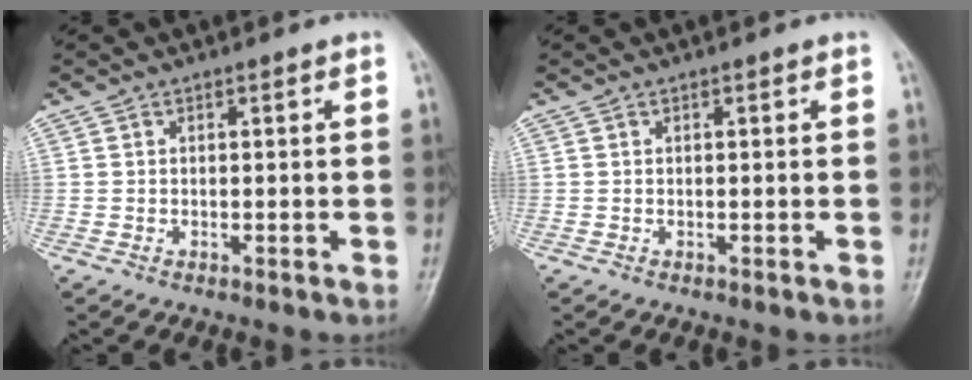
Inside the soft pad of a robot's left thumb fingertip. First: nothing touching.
{"total": 0.0}